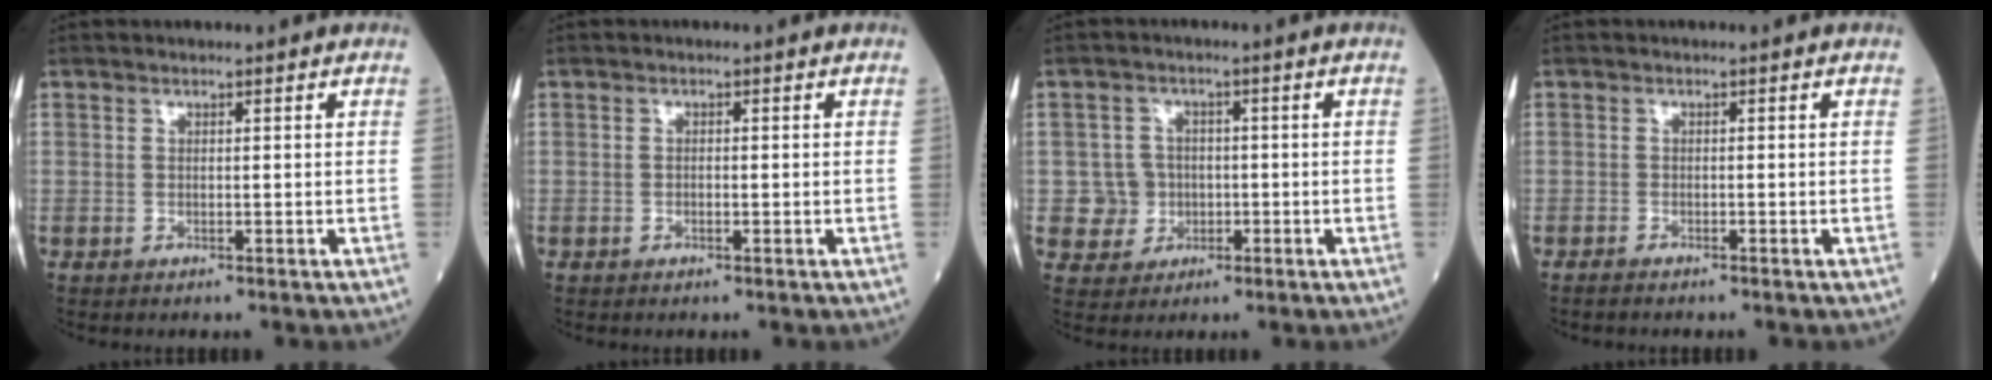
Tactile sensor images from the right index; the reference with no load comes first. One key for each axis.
{"total": 0.6, "fx": -0.1, "fy": 0.3, "fz": 0.5, "tx": -0.010, "ty": 0.002, "tz": 0.000}
{"total": 4.6, "fx": -0.6, "fy": 4.6, "fz": 0.3, "tx": 0.002, "ty": 0.011, "tz": -0.005}
{"total": 1.1, "fx": -1.0, "fy": 0.1, "fz": 0.4, "tx": -0.013, "ty": -0.003, "tz": -0.018}